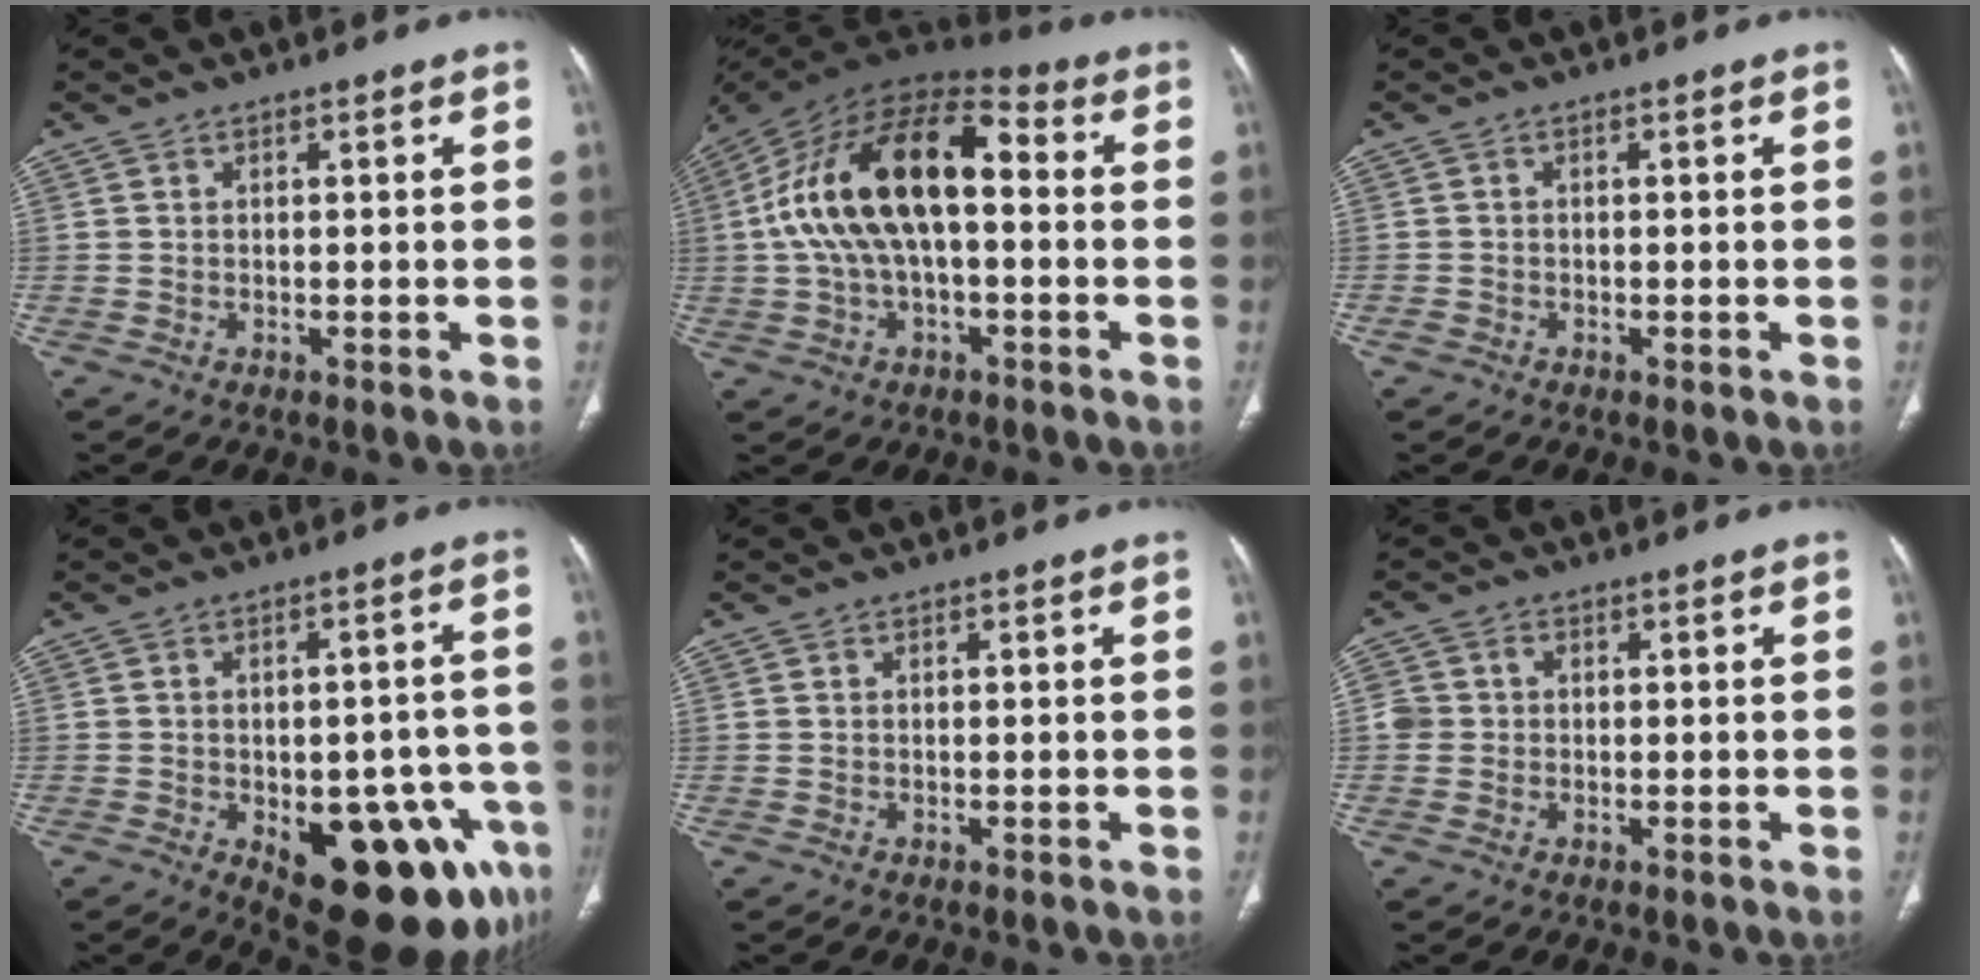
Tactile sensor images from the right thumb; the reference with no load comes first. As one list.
[{"total": 20.5, "force": [1.2, 10.3, 17.7], "torque": [-0.327, 0.048, 0.010]}, {"total": 1.1, "force": [-0.7, 0.8, 0.2], "torque": [-0.004, 0.002, -0.016]}, {"total": 20.4, "force": [-8.1, 9.4, 16.2], "torque": [-0.146, 0.022, -0.087]}, {"total": 0.0}, {"total": 3.2, "force": [0.1, 2.9, 1.1], "torque": [-0.013, 0.011, 0.003]}]